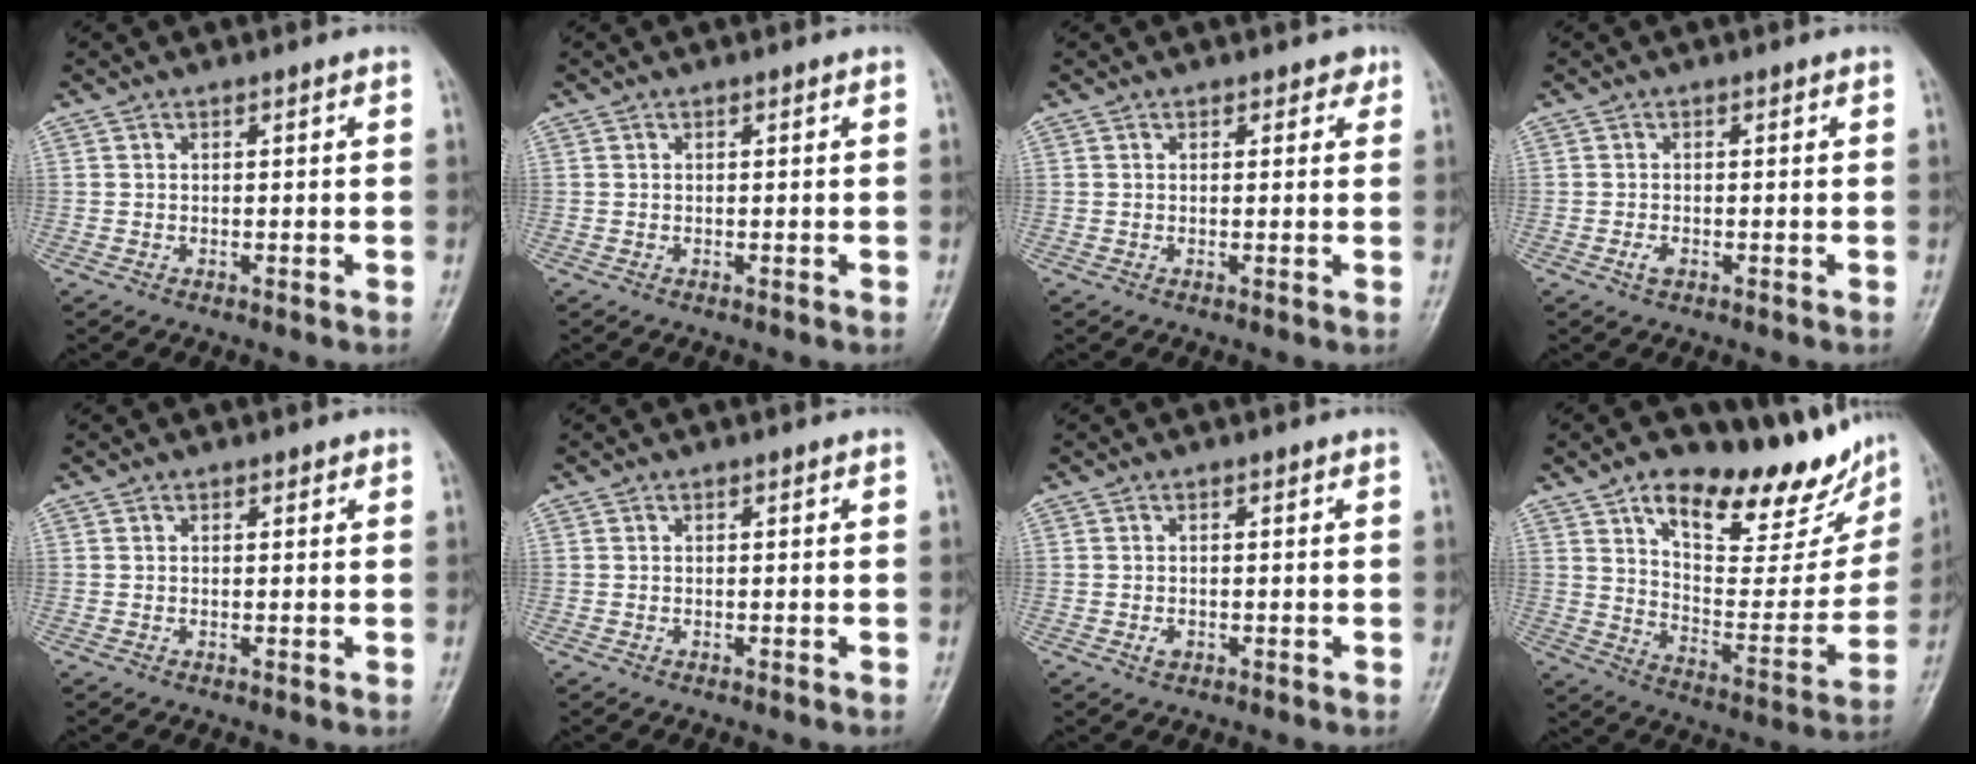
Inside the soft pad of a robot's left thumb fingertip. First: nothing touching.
{"total": 0.0}
{"total": 1.7, "force": [1.1, 1.2, 0.6], "torque": [0.011, -0.003, 0.008]}
{"total": 1.5, "force": [-0.6, 0.9, 1.0], "torque": [-0.018, -0.001, -0.013]}
{"total": 0.7, "force": [0.5, 0.5, 0.3], "torque": [0.003, -0.002, 0.003]}
{"total": 0.0}
{"total": 1.2, "force": [-0.3, 0.9, 0.7], "torque": [-0.007, 0.000, -0.005]}
{"total": 23.1, "force": [15.4, 9.1, 14.7], "torque": [-0.148, -0.068, 0.240]}